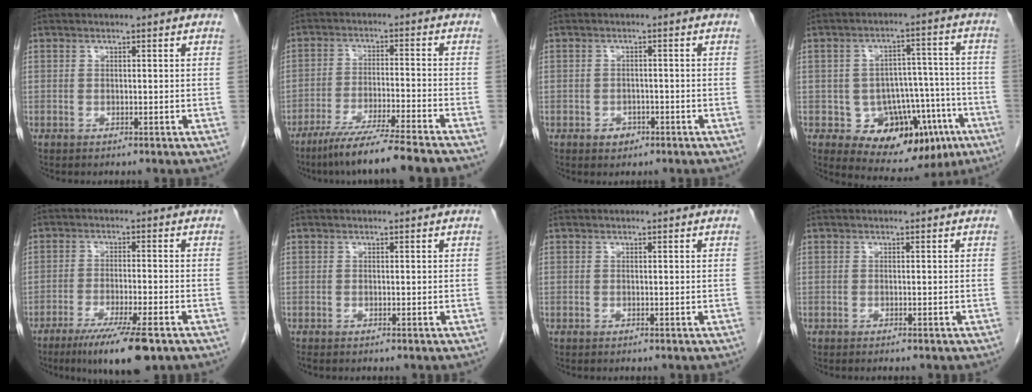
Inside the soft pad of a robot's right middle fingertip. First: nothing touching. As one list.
[{"total": 12.7, "force": [-10.5, -0.7, 7.0], "torque": [-0.102, -0.033, -0.169]}, {"total": 2.1, "force": [-1.2, 1.5, 0.8], "torque": [-0.009, 0.005, -0.012]}, {"total": 14.0, "force": [-6.7, 8.9, 8.4], "torque": [-0.083, 0.041, -0.080]}, {"total": 10.1, "force": [-6.6, 0.7, 7.6], "torque": [-0.120, -0.024, -0.103]}, {"total": 0.0}, {"total": 0.0}, {"total": 0.5, "force": [-0.5, 0.0, 0.3], "torque": [-0.006, -0.001, -0.007]}]